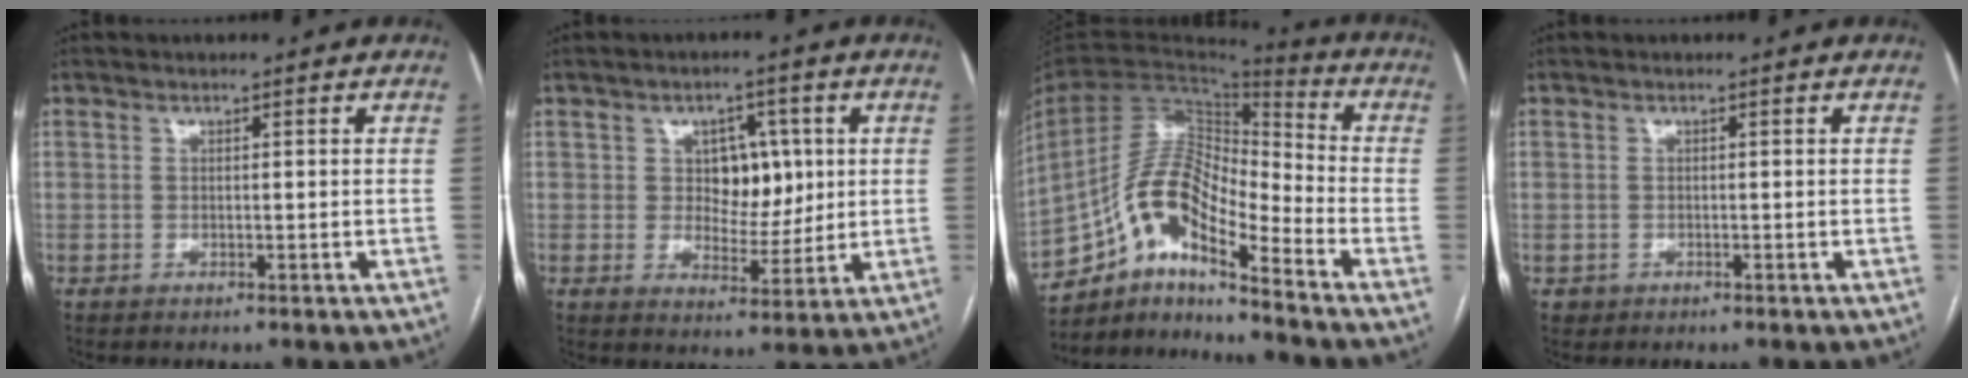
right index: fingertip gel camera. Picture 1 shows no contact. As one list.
[{"total": 7.2, "force": [1.6, 4.9, 5.0], "torque": [-0.065, 0.012, 0.031]}, {"total": 14.2, "force": [-9.6, 3.4, 9.9], "torque": [-0.189, 0.034, -0.173]}, {"total": 1.0, "force": [-0.2, 1.0, 0.0], "torque": [0.004, 0.006, -0.004]}]